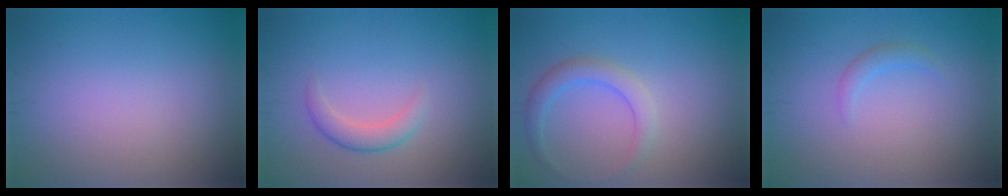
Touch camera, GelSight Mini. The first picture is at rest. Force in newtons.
{"total": 2.0, "press": 2.0, "slide": 0.1}
{"total": 2.4, "press": 2.4, "slide": 0.1}
{"total": 1.0, "press": 1.0, "slide": 0.1}